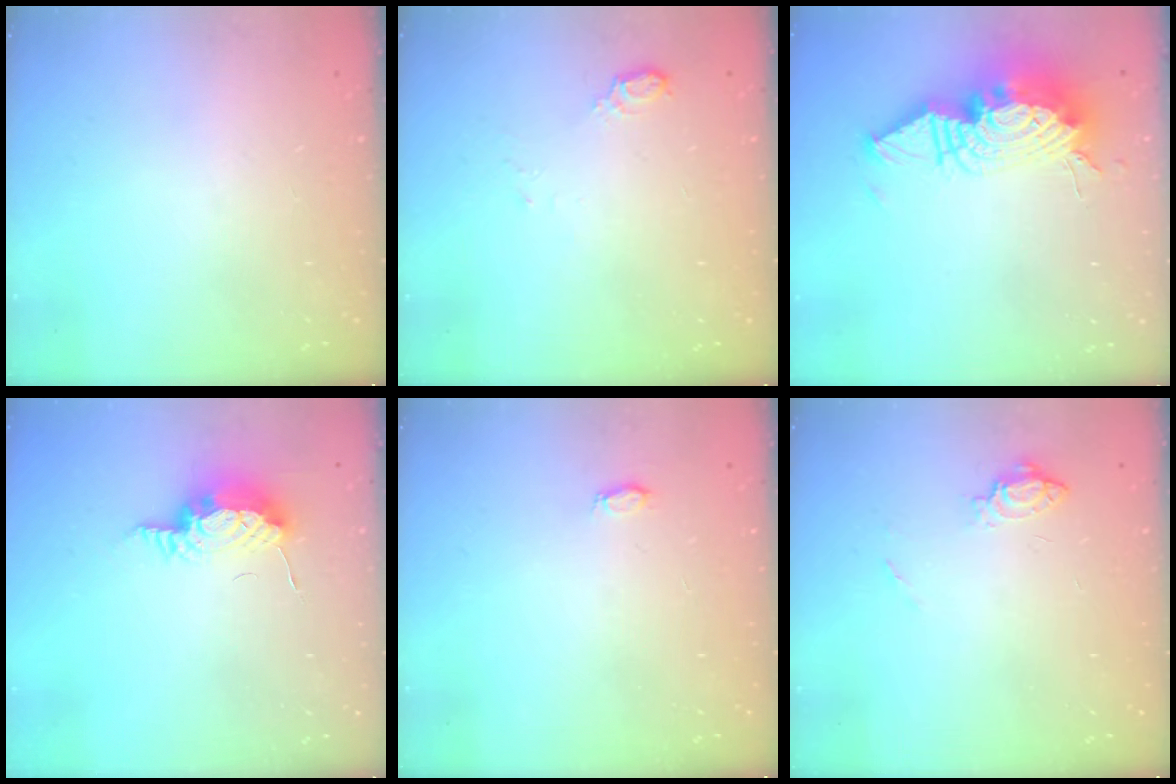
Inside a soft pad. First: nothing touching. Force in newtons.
{"total": 5.6, "press": 5.6, "slide": 0.6}
{"total": 19.0, "press": 18.9, "slide": 1.8}
{"total": 8.8, "press": 8.5, "slide": 2.1}
{"total": 2.7, "press": 2.7, "slide": 0.3}
{"total": 6.4, "press": 6.4, "slide": 0.7}